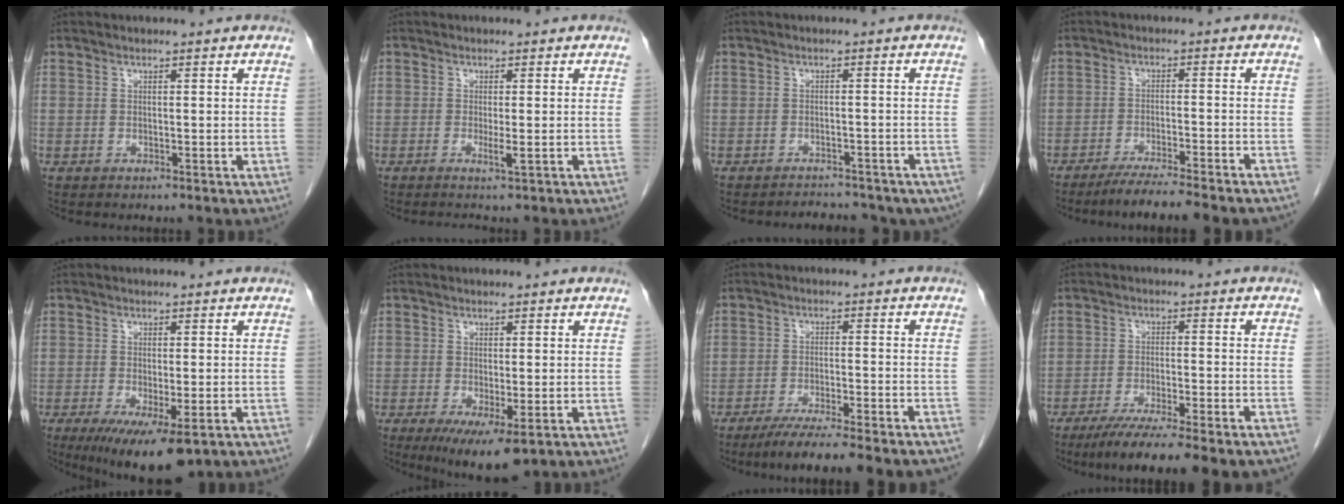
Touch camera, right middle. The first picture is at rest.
{"total": 1.3, "force": [-0.5, -0.2, 1.2], "torque": [-0.026, -0.005, -0.010]}
{"total": 9.5, "force": [-8.2, 3.8, 2.8], "torque": [-0.037, 0.011, -0.086]}
{"total": 11.4, "force": [-9.9, -0.1, 5.8], "torque": [-0.066, -0.022, -0.148]}
{"total": 9.5, "force": [-5.7, 2.4, 7.3], "torque": [-0.113, -0.025, -0.087]}
{"total": 7.4, "force": [-3.8, 1.9, 6.1], "torque": [-0.090, -0.022, -0.053]}
{"total": 13.0, "force": [-11.0, 0.0, 6.8], "torque": [-0.084, -0.026, -0.167]}
{"total": 12.3, "force": [-9.9, 0.2, 7.4], "torque": [-0.107, -0.031, -0.152]}